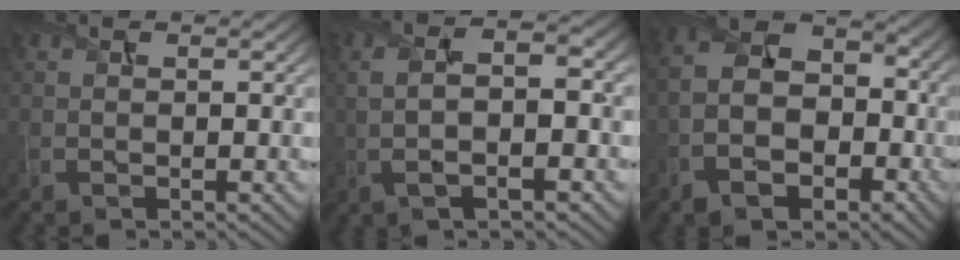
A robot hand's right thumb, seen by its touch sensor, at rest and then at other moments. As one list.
[{"total": 7.0, "force": [-0.3, 2.1, 6.7], "torque": [-0.136, 0.009, -0.009]}, {"total": 10.5, "force": [-4.3, 7.2, 6.3], "torque": [-0.142, -0.029, -0.088]}]